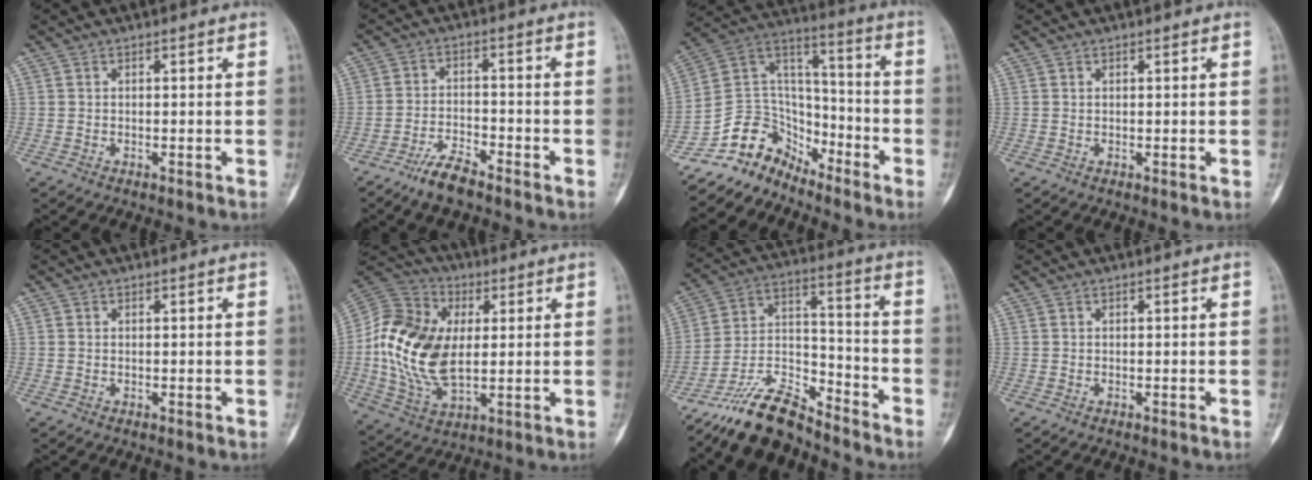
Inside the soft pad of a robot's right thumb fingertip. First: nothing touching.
{"total": 5.9, "force": [-4.7, 1.7, 3.0], "torque": [-0.059, 0.022, -0.091]}
{"total": 11.8, "force": [-9.6, 6.8, 0.9], "torque": [0.015, 0.121, -0.189]}
{"total": 0.0}
{"total": 0.0}
{"total": 19.5, "force": [1.6, 12.3, 15.0], "torque": [-0.294, -0.002, 0.029]}
{"total": 12.5, "force": [-11.4, 3.9, 3.6], "torque": [-0.056, 0.094, -0.216]}
{"total": 0.0}